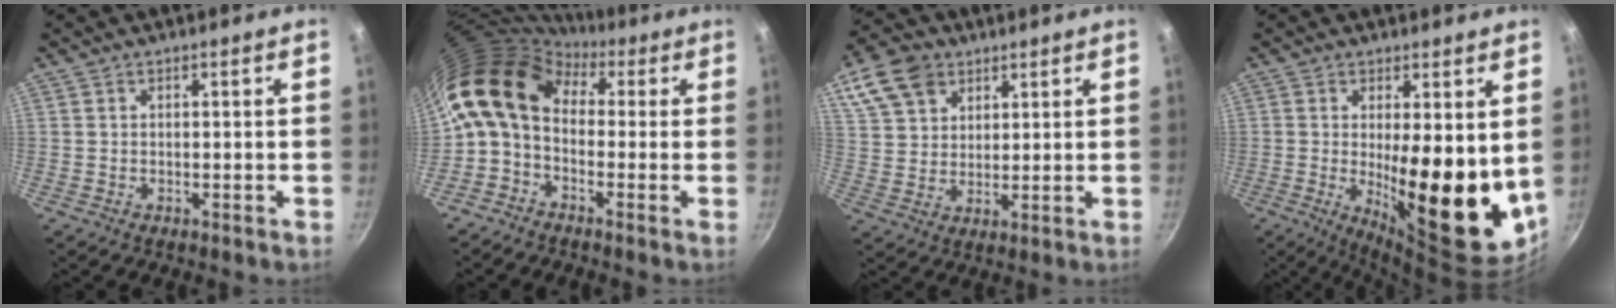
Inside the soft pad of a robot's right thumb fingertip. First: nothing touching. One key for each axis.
{"total": 12.0, "fx": 1.5, "fy": 8.4, "fz": 8.5, "tx": -0.150, "ty": 0.026, "tz": -0.001}
{"total": 11.4, "fx": 6.2, "fy": 8.1, "fz": 5.2, "tx": -0.084, "ty": -0.002, "tz": 0.115}
{"total": 16.9, "fx": 0.3, "fy": 5.4, "fz": 16.0, "tx": -0.199, "ty": -0.035, "tz": 0.018}